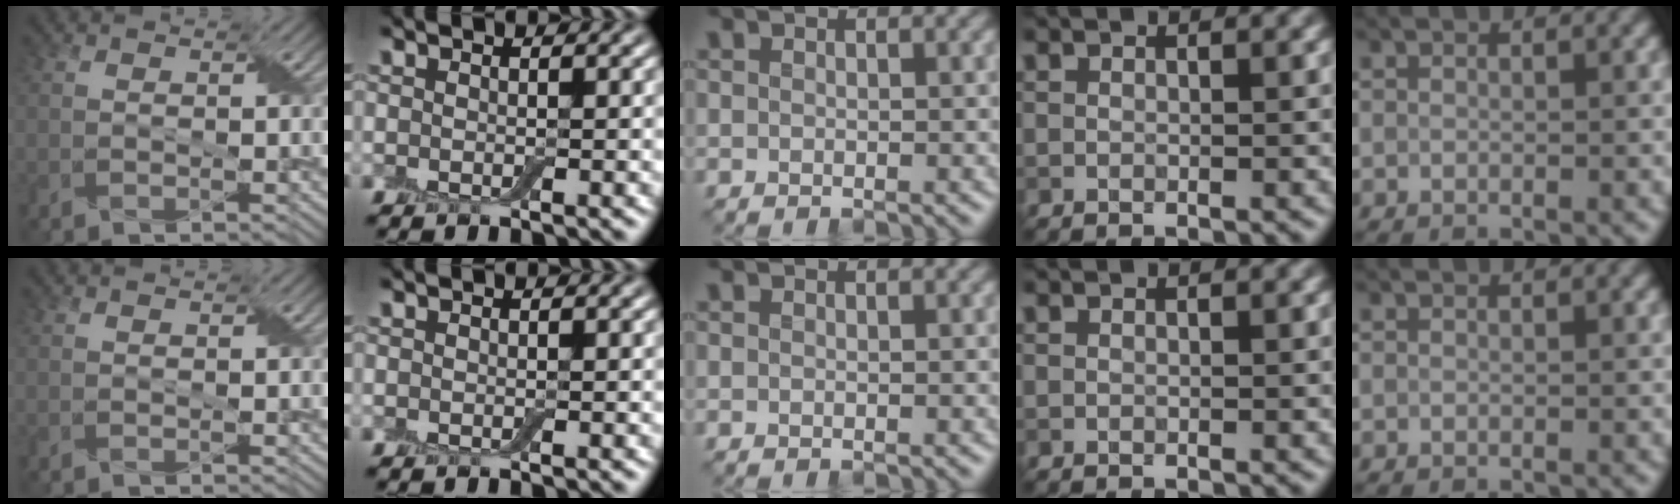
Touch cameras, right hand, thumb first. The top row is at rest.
{}